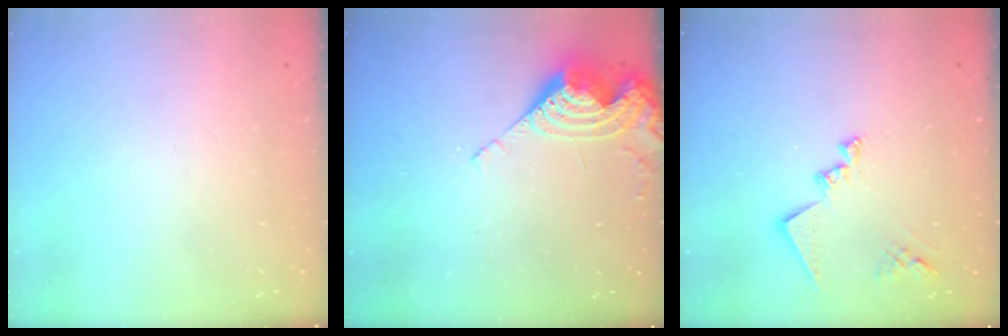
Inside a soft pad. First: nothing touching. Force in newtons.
{"total": 8.9, "press": 8.9, "slide": 0.9}
{"total": 14.1, "press": 14.0, "slide": 0.9}